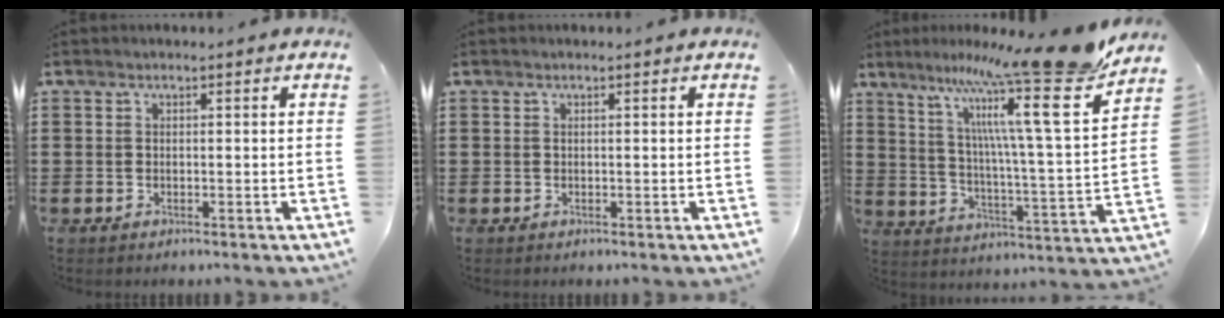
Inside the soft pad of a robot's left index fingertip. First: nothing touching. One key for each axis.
{"total": 0.0}
{"total": 17.9, "fx": 14.1, "fy": 0.1, "fz": 11.0, "tx": -0.203, "ty": -0.104, "tz": 0.217}